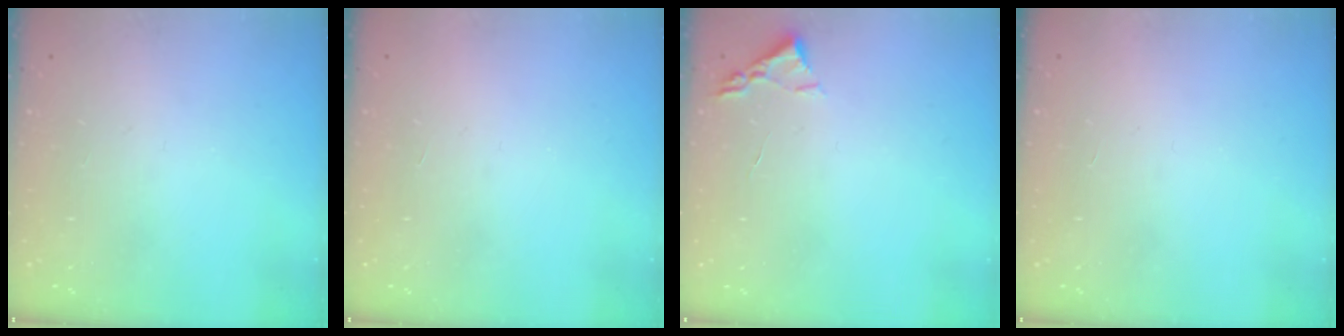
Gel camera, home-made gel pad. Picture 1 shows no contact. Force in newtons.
{"total": 1.5, "press": 1.5, "slide": 0.1}
{"total": 2.4, "press": 2.3, "slide": 0.3}
{"total": 1.7, "press": 1.7, "slide": 0.1}